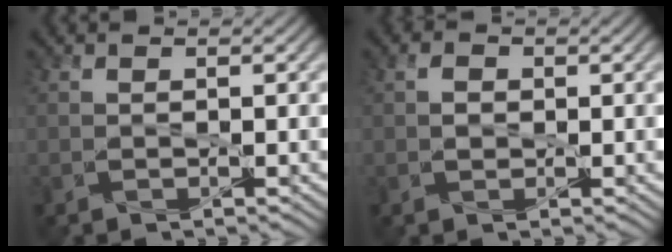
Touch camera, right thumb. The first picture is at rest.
{"total": 1.4, "force": [0.1, 1.2, 0.8], "torque": [-0.017, 0.000, -0.002]}